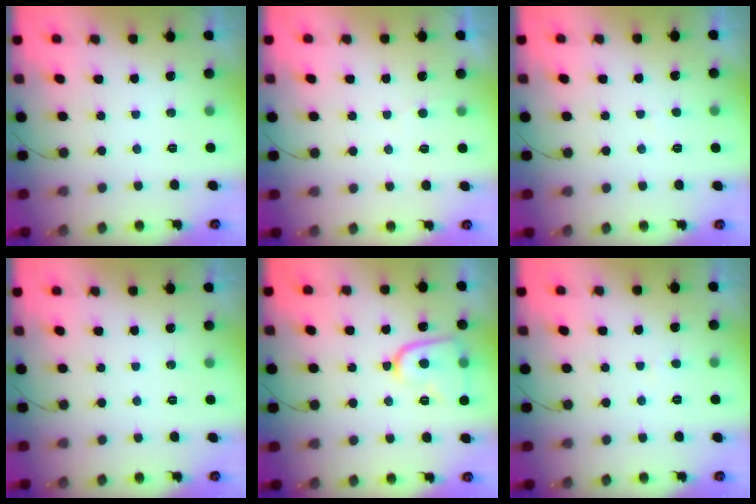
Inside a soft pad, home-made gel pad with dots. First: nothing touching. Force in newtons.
{"total": 1.6, "press": 1.6, "slide": 0.2}
{"total": 1.7, "press": 1.7, "slide": 0.2}
{"total": 0.0}
{"total": 11.6, "press": 11.5, "slide": 1.0}
{"total": 0.7, "press": 0.7, "slide": 0.1}